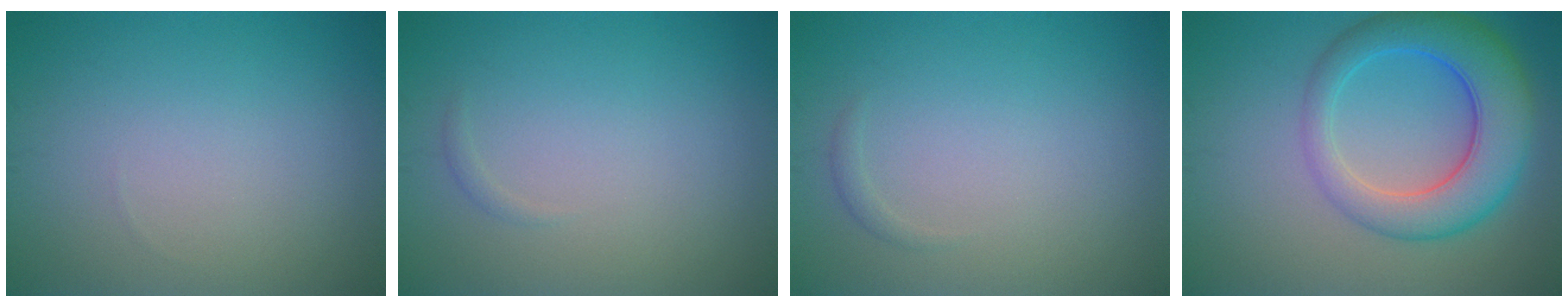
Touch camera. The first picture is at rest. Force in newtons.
{"total": 0.5, "press": 0.5, "slide": 0.0}
{"total": 0.6, "press": 0.6, "slide": 0.0}
{"total": 7.5, "press": 7.5, "slide": 0.2}